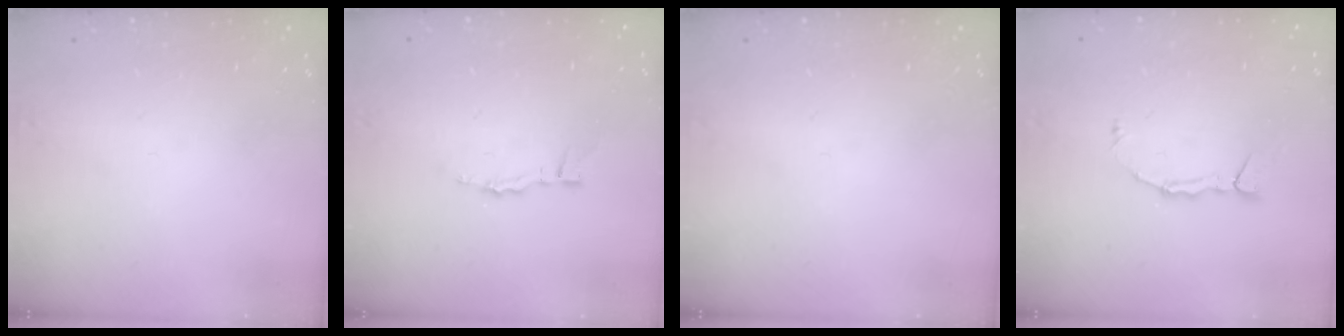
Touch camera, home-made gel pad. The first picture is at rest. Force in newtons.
{"total": 3.0, "press": 3.0, "slide": 0.3}
{"total": 0.0}
{"total": 3.5, "press": 3.5, "slide": 0.3}